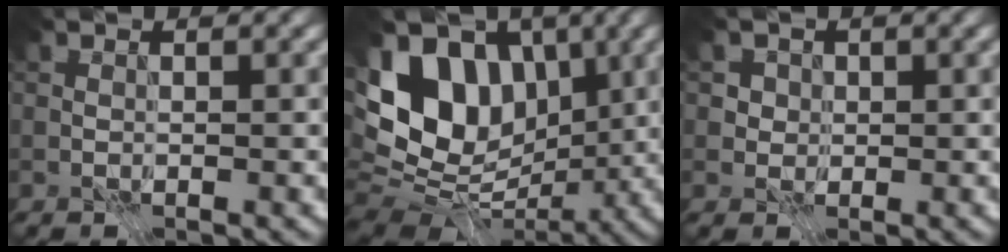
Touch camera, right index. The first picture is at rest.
{"total": 11.3, "force": [2.4, 8.2, 7.4], "torque": [-0.117, 0.005, 0.032]}
{"total": 2.6, "force": [0.9, 2.2, 0.8], "torque": [-0.007, 0.001, 0.015]}